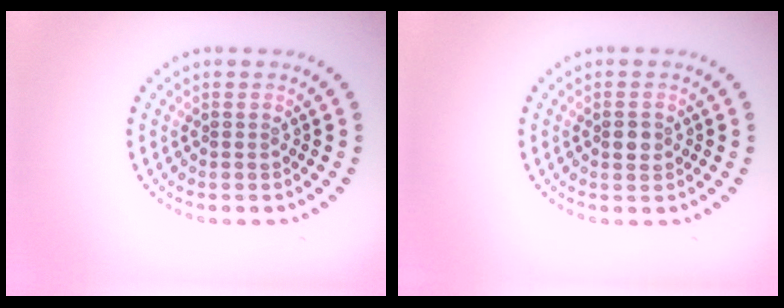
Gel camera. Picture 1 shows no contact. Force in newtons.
{"total": 1.1, "press": 1.1, "slide": 0.2}